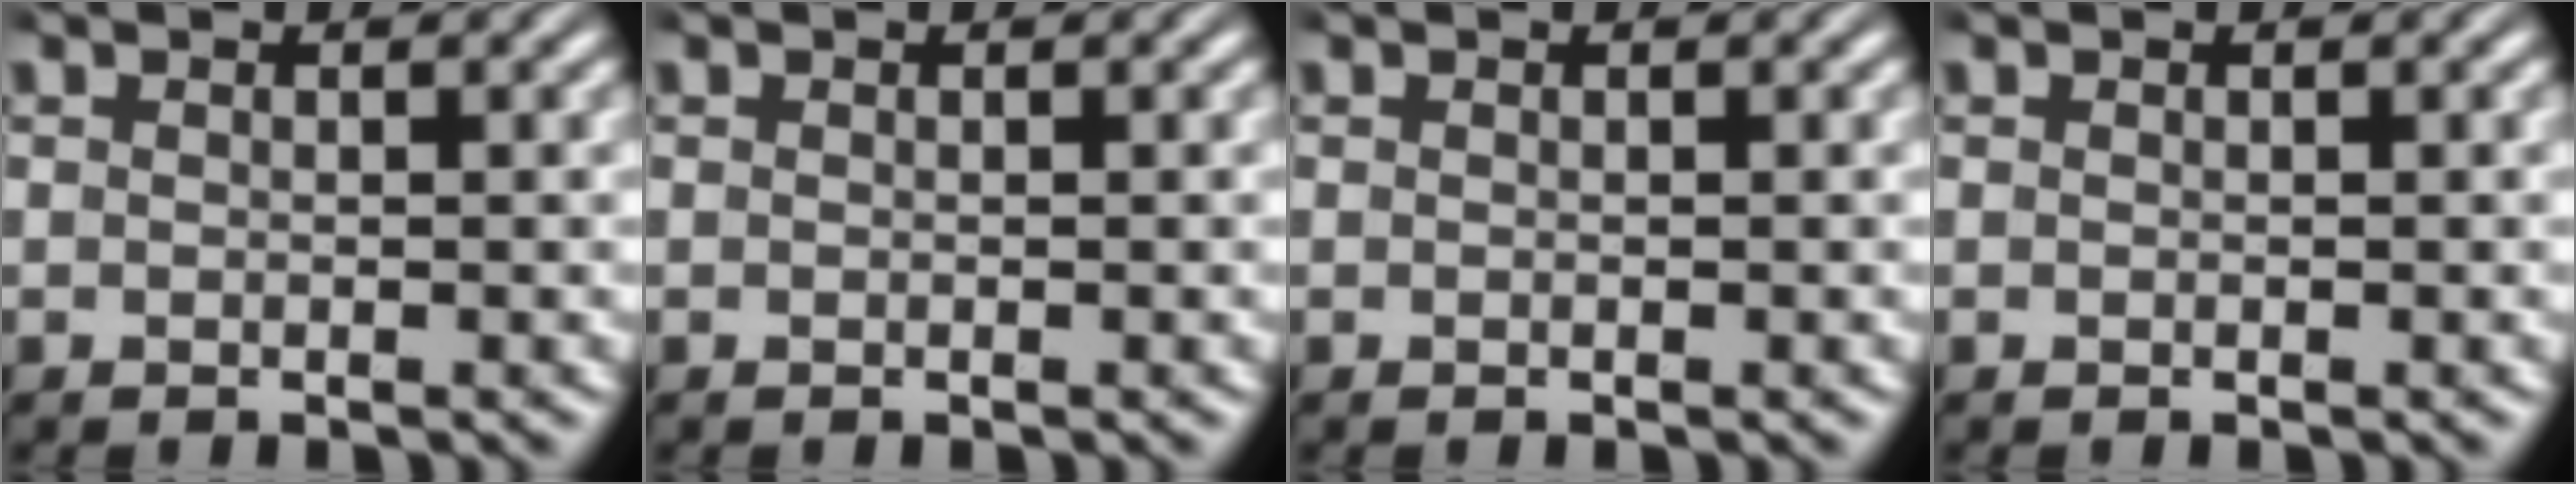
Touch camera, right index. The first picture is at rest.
{"total": 0.0}
{"total": 0.0}
{"total": 0.0}